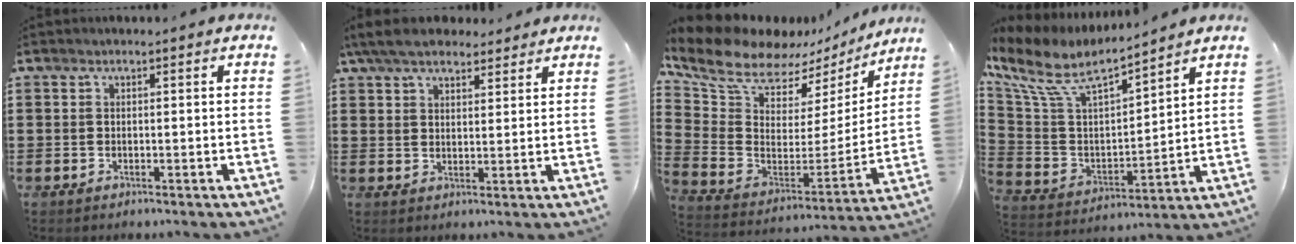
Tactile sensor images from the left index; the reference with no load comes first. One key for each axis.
{"total": 6.2, "fx": 5.2, "fy": 2.1, "fz": 2.6, "tx": -0.065, "ty": -0.003, "tz": 0.099}
{"total": 10.0, "fx": 8.0, "fy": 4.5, "fz": 3.9, "tx": -0.121, "ty": -0.048, "tz": 0.146}
{"total": 8.9, "fx": 6.9, "fy": 3.0, "fz": 4.8, "tx": -0.127, "ty": -0.037, "tz": 0.117}